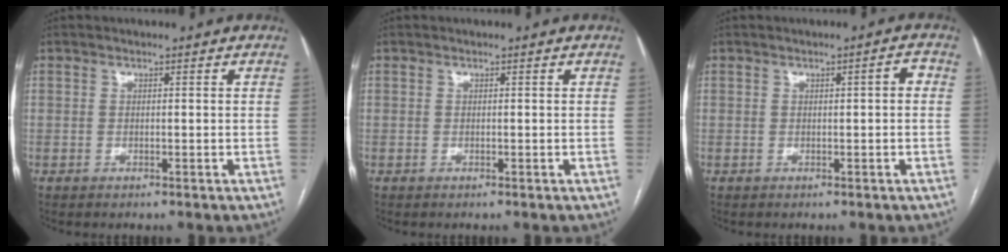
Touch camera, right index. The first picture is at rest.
{"total": 0.0}
{"total": 1.7, "force": [0.2, 0.4, 1.7], "torque": [-0.020, 0.005, 0.002]}